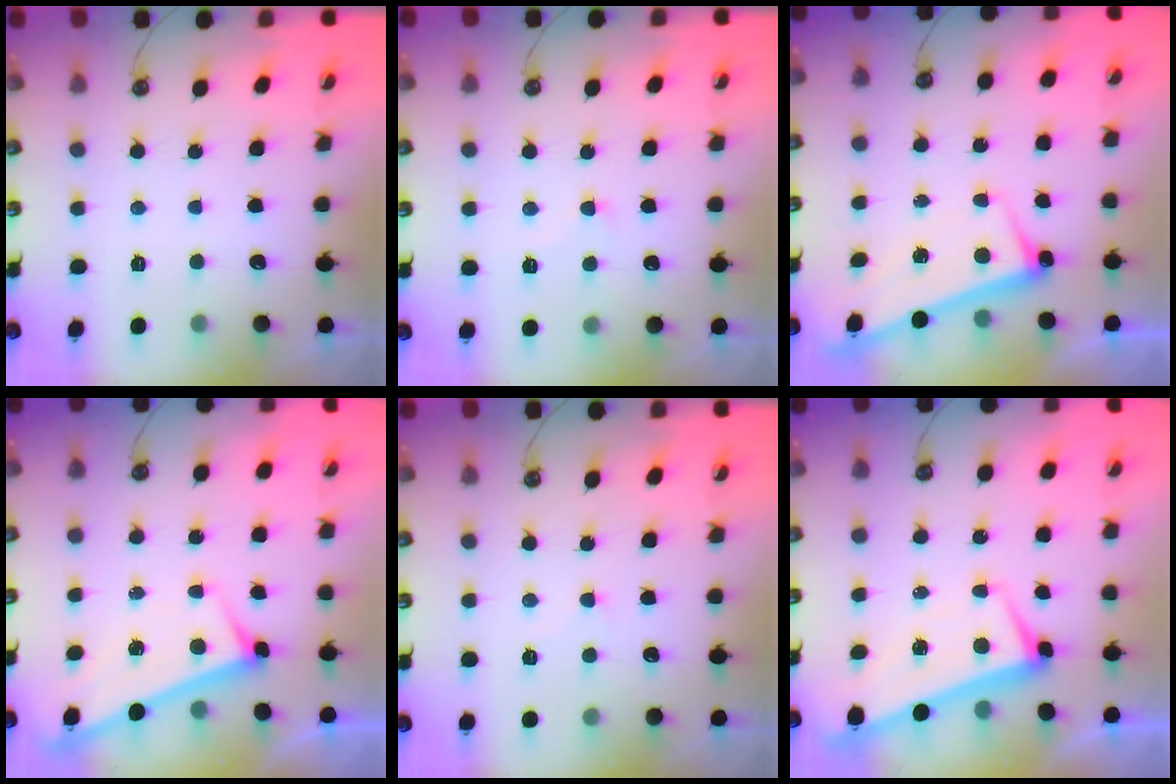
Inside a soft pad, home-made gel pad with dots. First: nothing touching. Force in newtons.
{"total": 2.9, "press": 2.9, "slide": 0.5}
{"total": 2.6, "press": 2.4, "slide": 0.9}
{"total": 2.9, "press": 2.9, "slide": 0.1}
{"total": 0.7, "press": 0.5, "slide": 0.5}
{"total": 2.2, "press": 2.1, "slide": 0.7}